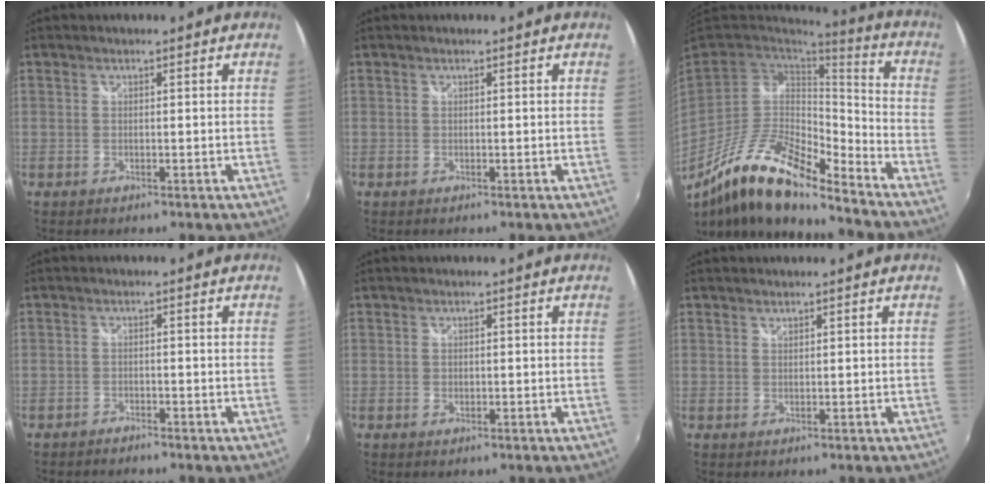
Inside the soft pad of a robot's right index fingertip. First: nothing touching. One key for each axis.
{"total": 0.0}
{"total": 18.5, "fx": -12.5, "fy": 5.4, "fz": 12.6, "tx": -0.235, "ty": -0.023, "tz": -0.236}
{"total": 1.6, "fx": -1.6, "fy": 0.3, "fz": 0.1, "tx": -0.012, "ty": -0.004, "tz": -0.031}
{"total": 0.5, "fx": -0.1, "fy": 0.5, "fz": 0.2, "tx": -0.001, "ty": -0.002, "tz": -0.002}
{"total": 0.5, "fx": 0.5, "fy": 0.1, "fz": 0.1, "tx": 0.000, "ty": 0.000, "tz": 0.009}